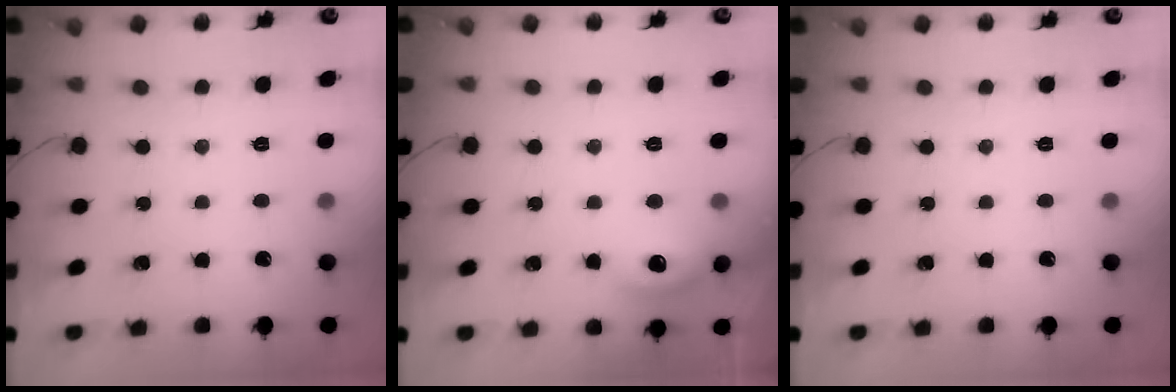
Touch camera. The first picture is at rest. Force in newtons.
{"total": 8.3, "press": 8.2, "slide": 1.4}
{"total": 0.0}